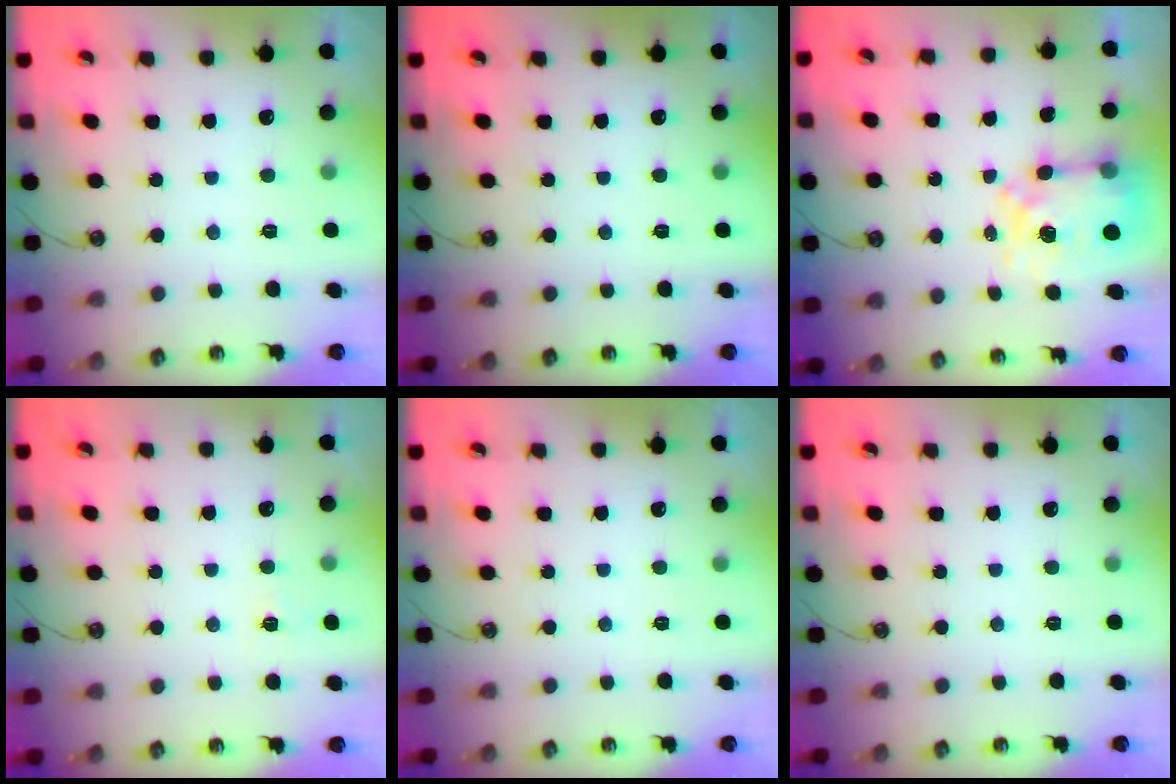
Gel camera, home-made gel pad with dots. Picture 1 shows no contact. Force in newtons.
{"total": 0.0}
{"total": 9.0, "press": 8.9, "slide": 0.7}
{"total": 2.7, "press": 2.7, "slide": 0.3}
{"total": 0.0}
{"total": 0.0}